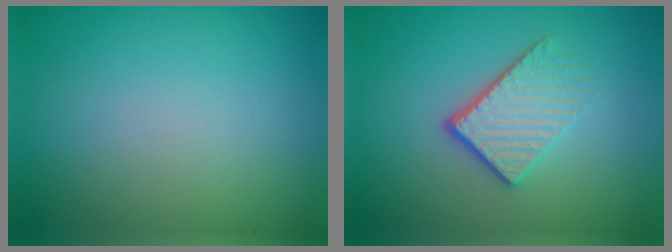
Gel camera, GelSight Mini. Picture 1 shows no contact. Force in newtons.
{"total": 3.9, "press": 2.6, "slide": 2.9}